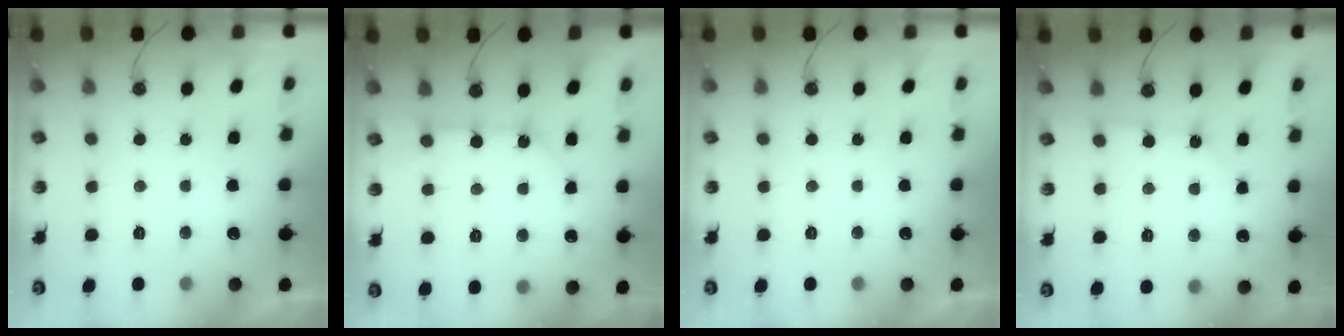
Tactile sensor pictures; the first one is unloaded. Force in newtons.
{"total": 8.8, "press": 8.8, "slide": 0.8}
{"total": 0.0}
{"total": 4.1, "press": 4.1, "slide": 0.5}